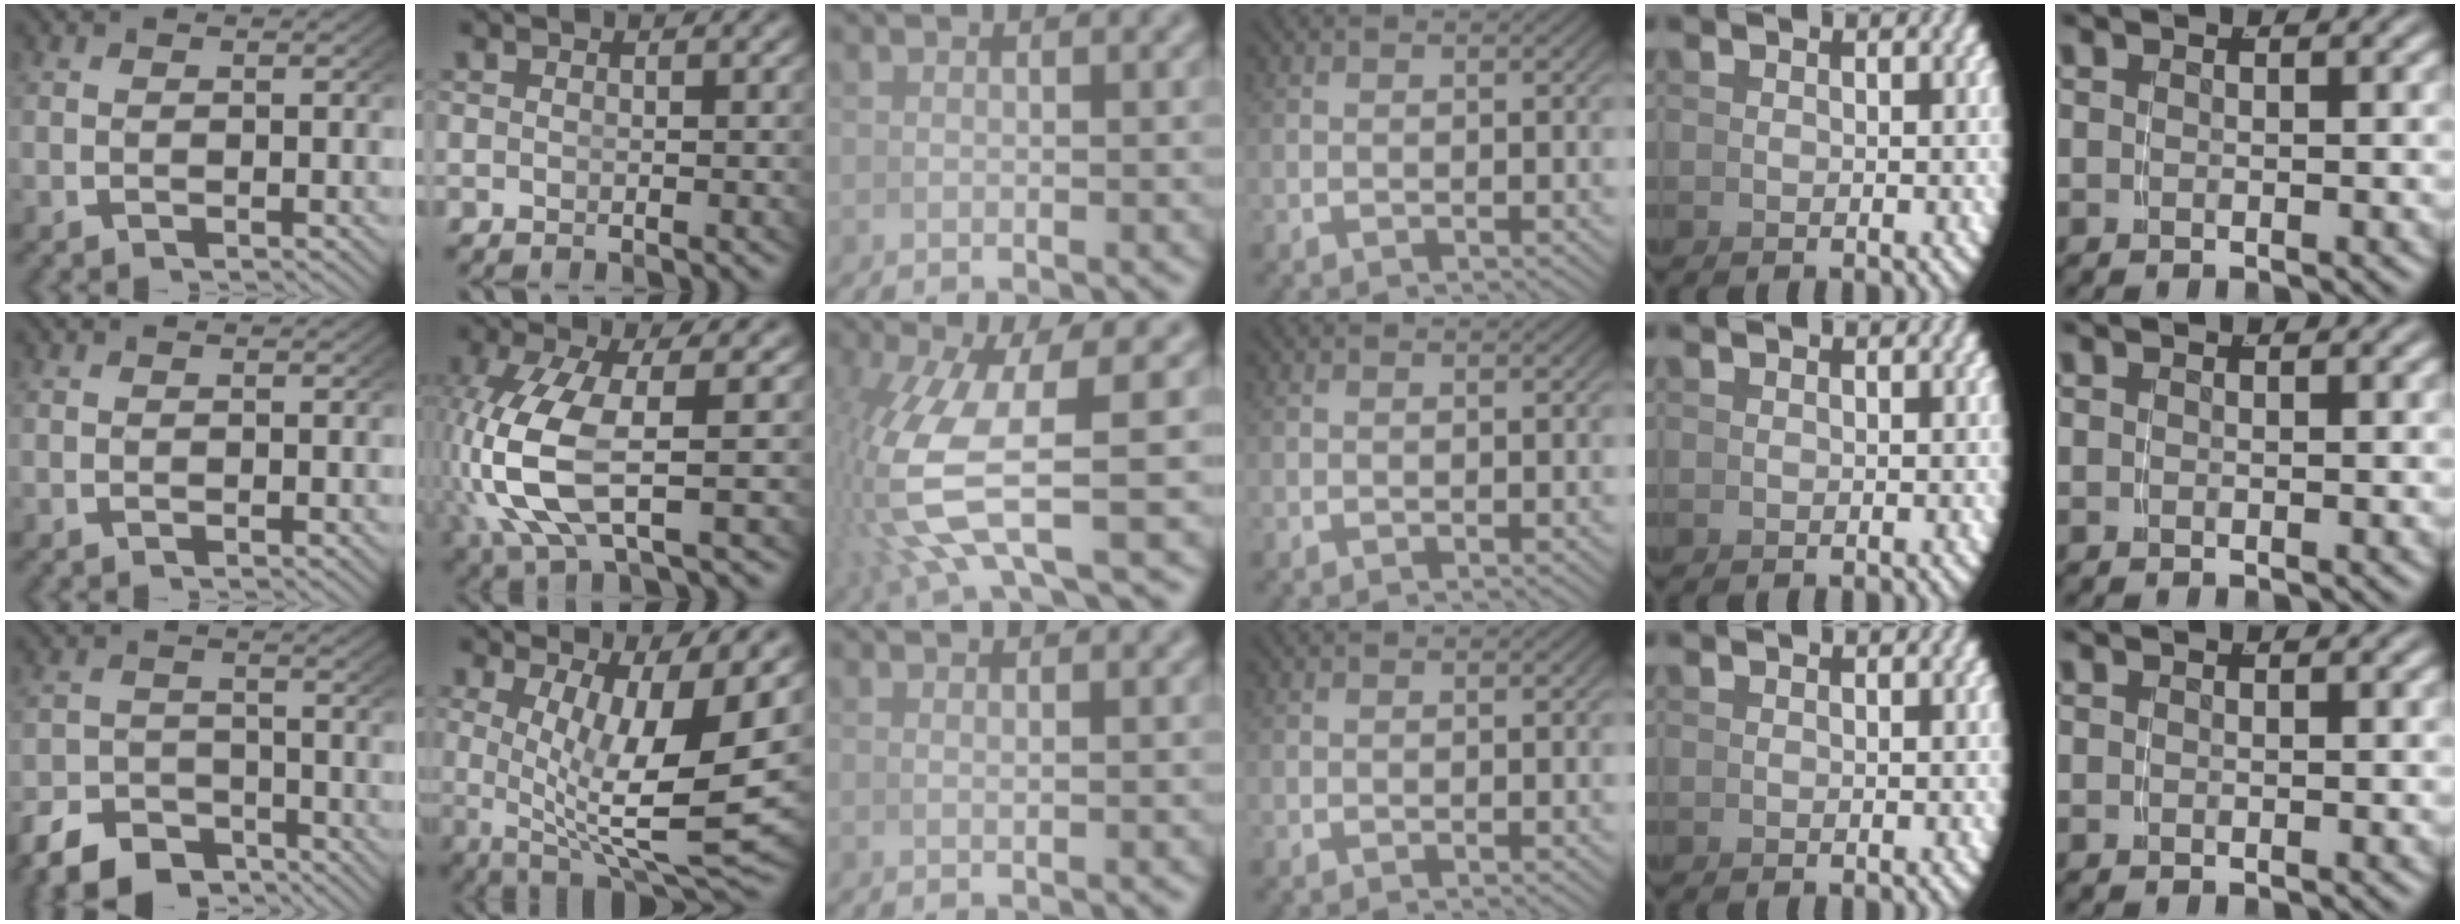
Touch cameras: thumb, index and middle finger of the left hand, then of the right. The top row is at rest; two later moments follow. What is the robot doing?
{"motion": "grasp_and_lifting", "object": "whiteboard"}